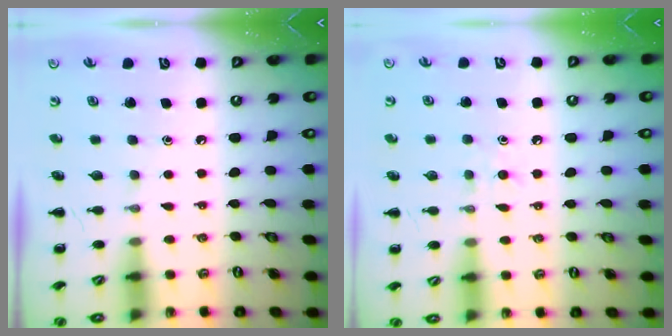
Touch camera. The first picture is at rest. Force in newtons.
{"total": 4.2, "press": 4.0, "slide": 1.3}